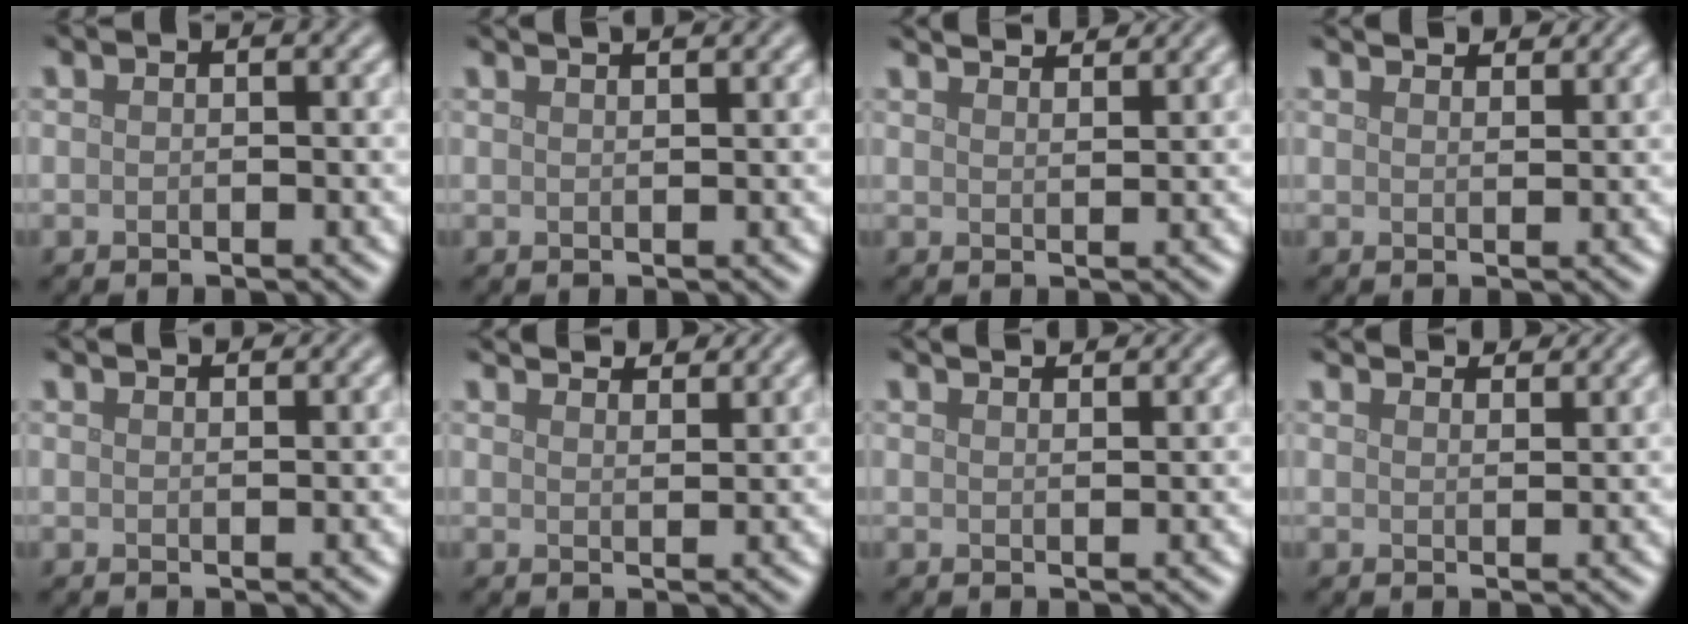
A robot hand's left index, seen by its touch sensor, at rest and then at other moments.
{"total": 3.2, "force": [2.5, 1.2, 1.7], "torque": [0.000, 0.018, 0.001]}
{"total": 4.4, "force": [4.0, 0.8, 1.6], "torque": [-0.010, 0.011, 0.040]}
{"total": 3.4, "force": [3.2, 0.5, 1.0], "torque": [-0.010, 0.000, 0.040]}
{"total": 3.0, "force": [2.6, 0.8, 1.2], "torque": [-0.003, 0.010, 0.013]}
{"total": 4.7, "force": [4.4, 0.8, 1.5], "torque": [-0.016, 0.006, 0.048]}
{"total": 3.6, "force": [3.1, 0.9, 1.5], "torque": [-0.002, 0.015, 0.019]}
{"total": 4.4, "force": [4.1, 0.6, 1.3], "torque": [-0.014, 0.005, 0.044]}